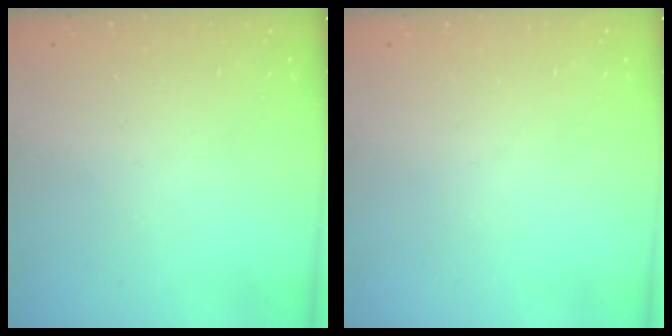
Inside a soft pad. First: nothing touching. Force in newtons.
{"total": 0.0}